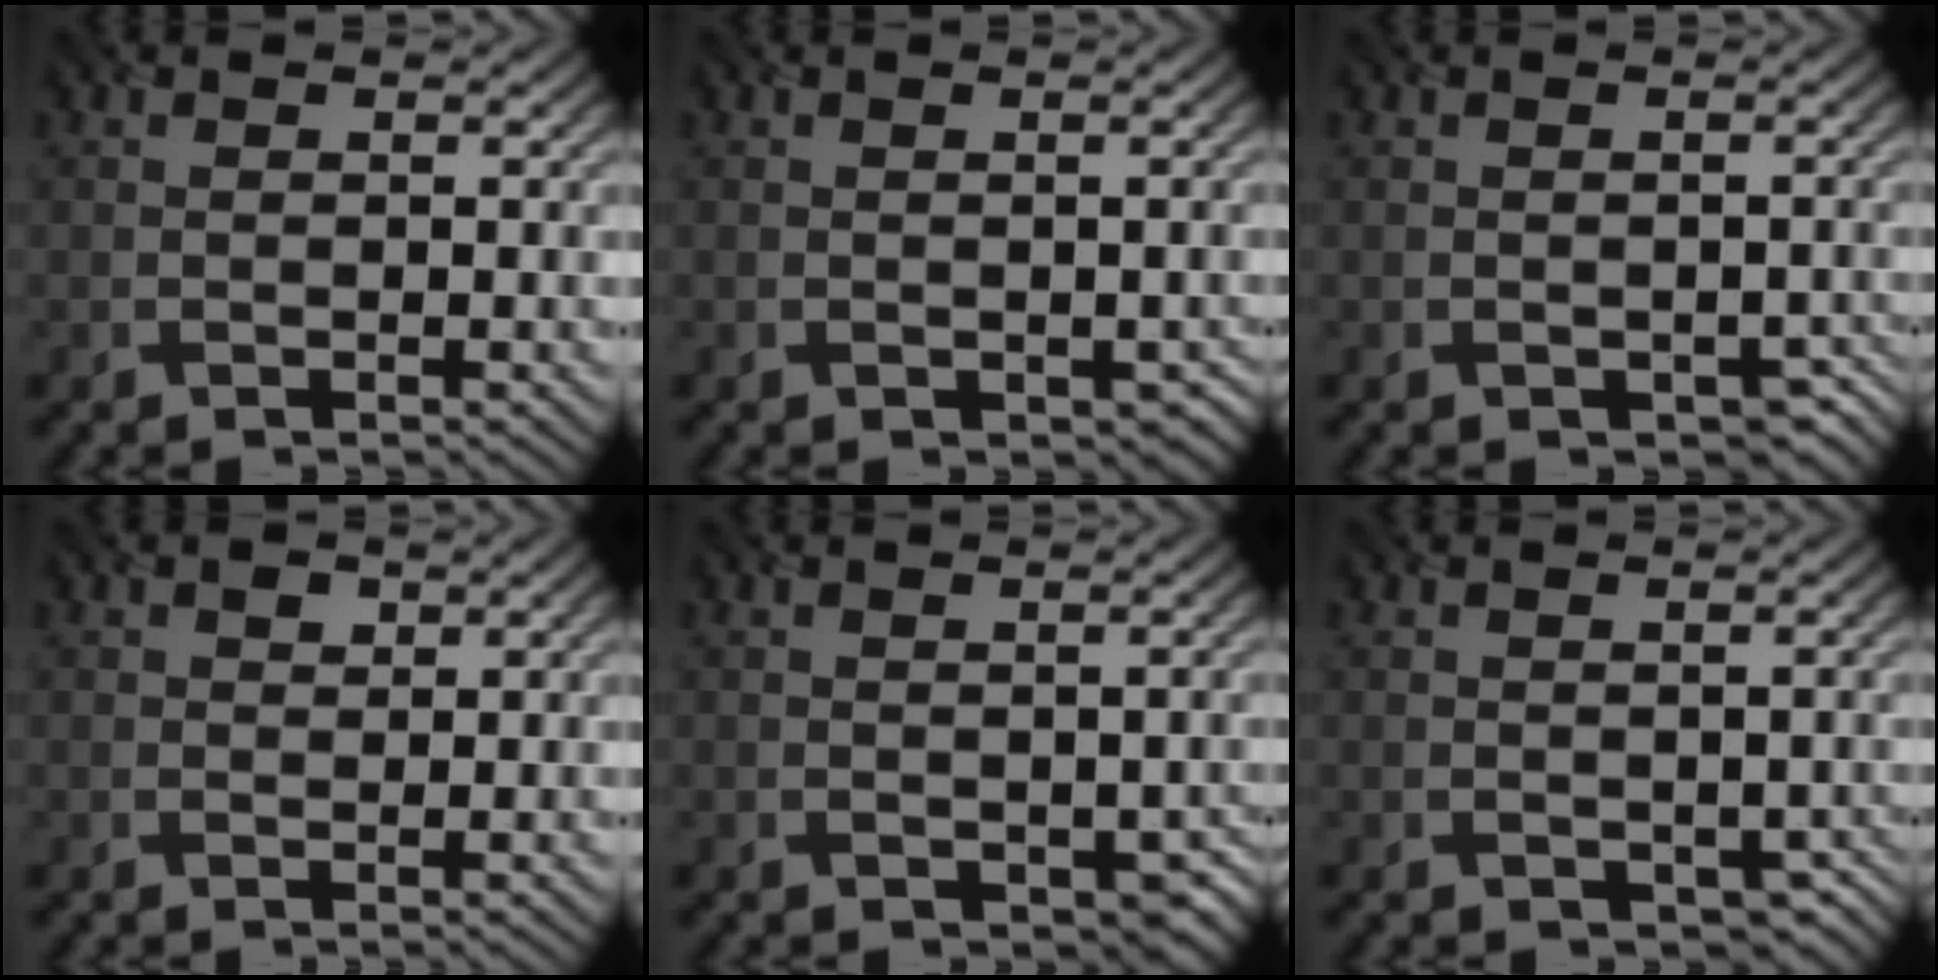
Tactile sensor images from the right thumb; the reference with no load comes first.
{"total": 1.0, "force": [-0.4, 0.9, 0.3], "torque": [-0.010, -0.011, -0.004]}
{"total": 2.9, "force": [-1.8, 2.1, 0.9], "torque": [-0.017, -0.006, -0.014]}
{"total": 0.8, "force": [0.5, 0.6, 0.2], "torque": [0.000, -0.003, 0.008]}
{"total": 2.1, "force": [-0.8, 1.6, 1.0], "torque": [-0.019, -0.016, -0.009]}
{"total": 2.4, "force": [-1.0, 1.9, 0.9], "torque": [-0.021, -0.019, -0.010]}